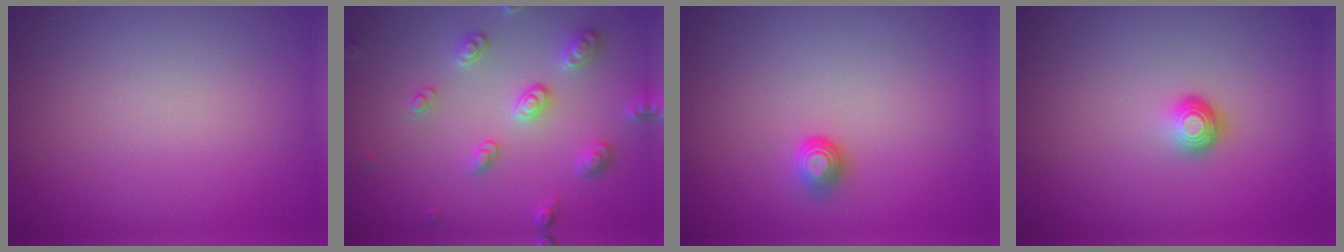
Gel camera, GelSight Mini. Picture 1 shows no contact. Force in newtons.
{"total": 3.5, "press": 3.2, "slide": 1.3}
{"total": 1.2, "press": 1.0, "slide": 0.6}
{"total": 1.6, "press": 1.1, "slide": 1.2}